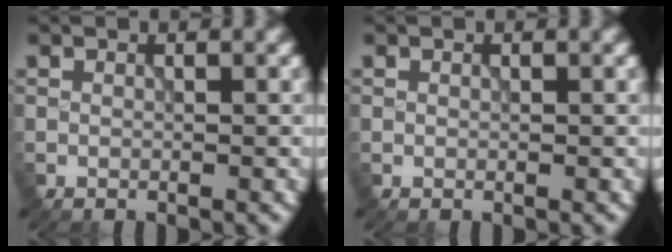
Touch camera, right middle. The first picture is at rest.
{"total": 0.0}